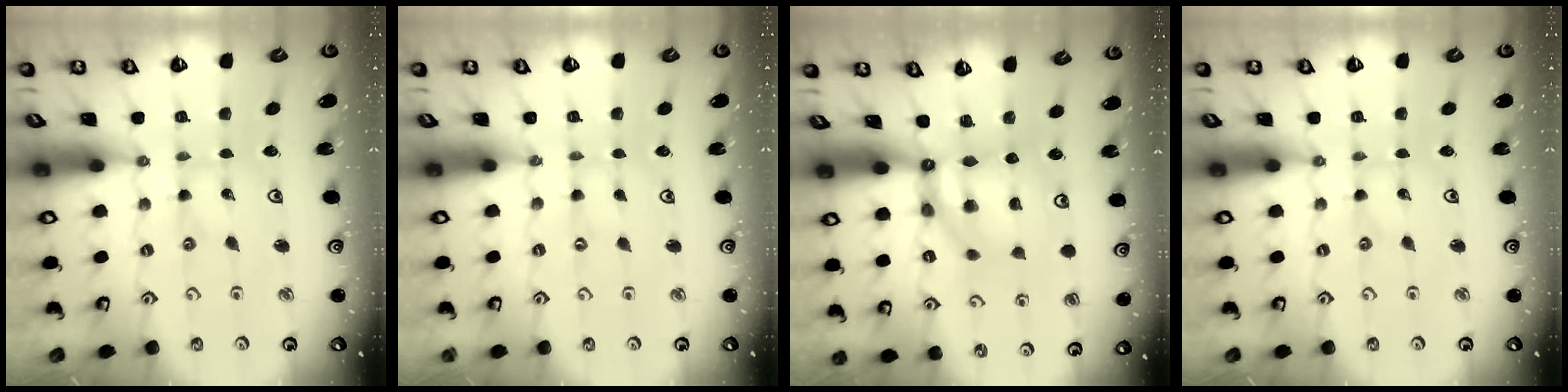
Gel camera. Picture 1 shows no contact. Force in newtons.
{"total": 0.0}
{"total": 6.4, "press": 6.4, "slide": 0.6}
{"total": 0.0}